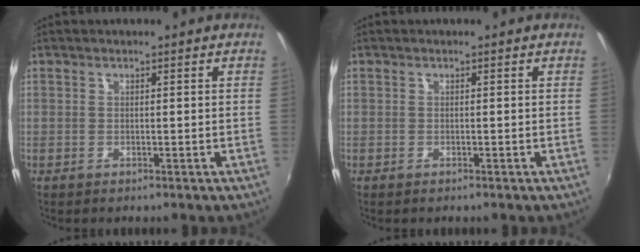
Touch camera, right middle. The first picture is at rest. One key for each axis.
{"total": 0.0}